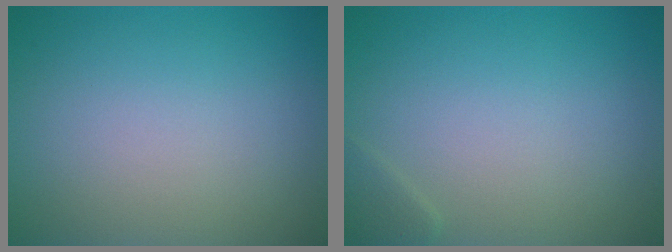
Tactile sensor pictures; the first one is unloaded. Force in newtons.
{"total": 0.8, "press": 0.8, "slide": 0.1}